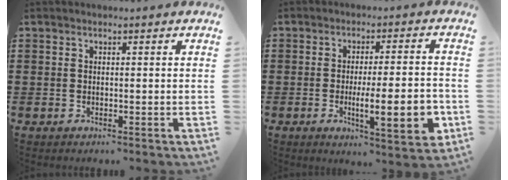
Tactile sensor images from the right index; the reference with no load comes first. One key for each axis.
{"total": 10.5, "fx": -2.5, "fy": 2.5, "fz": 9.9, "tx": -0.149, "ty": -0.012, "tz": -0.040}